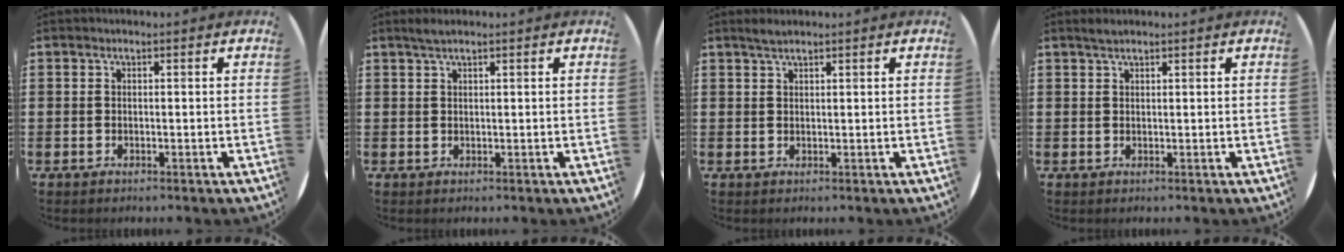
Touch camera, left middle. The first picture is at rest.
{"total": 1.3, "force": [1.1, 0.1, 0.8], "torque": [-0.015, 0.003, 0.019]}
{"total": 1.3, "force": [1.2, 0.1, 0.5], "torque": [-0.010, 0.003, 0.021]}
{"total": 1.1, "force": [1.0, 0.1, 0.4], "torque": [-0.007, 0.004, 0.017]}